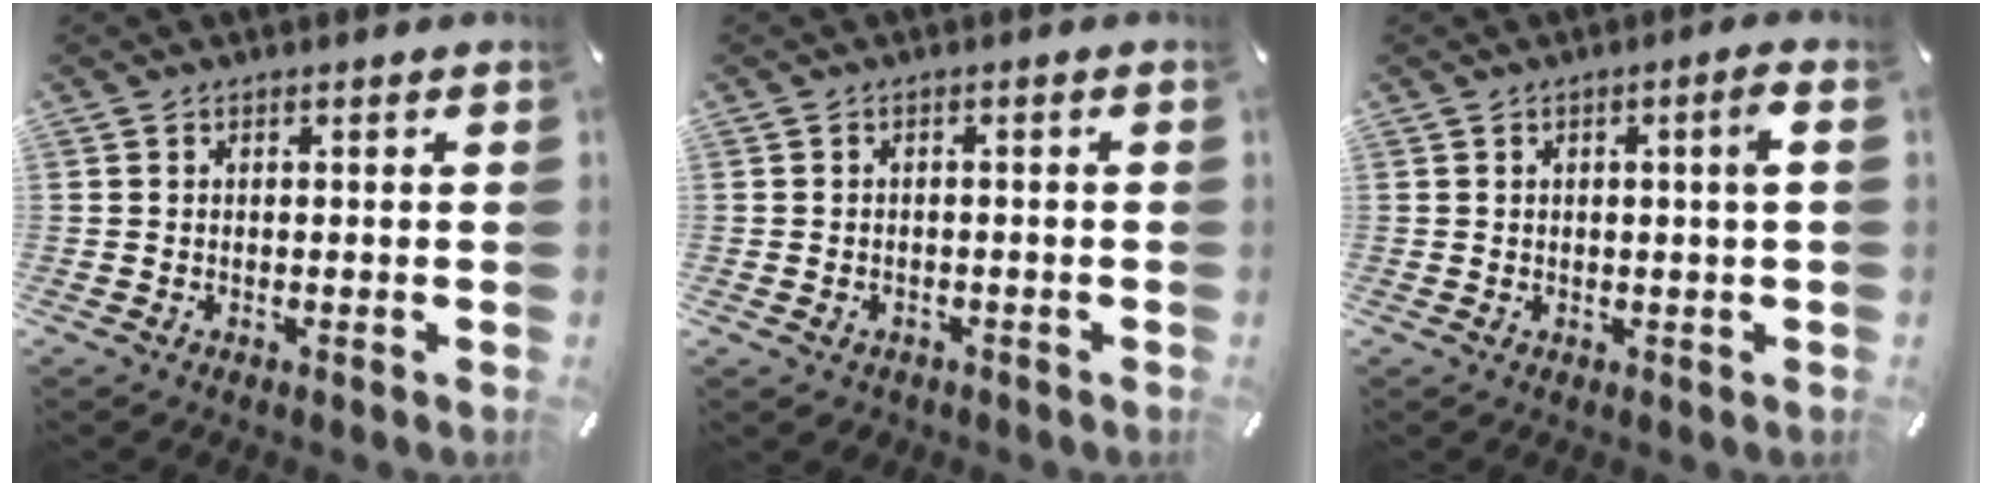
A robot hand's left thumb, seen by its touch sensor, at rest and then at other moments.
{"total": 1.7, "force": [-0.9, 1.4, 0.5], "torque": [-0.009, 0.005, -0.020]}
{"total": 3.0, "force": [0.6, 0.2, 3.0], "torque": [-0.054, 0.000, 0.008]}